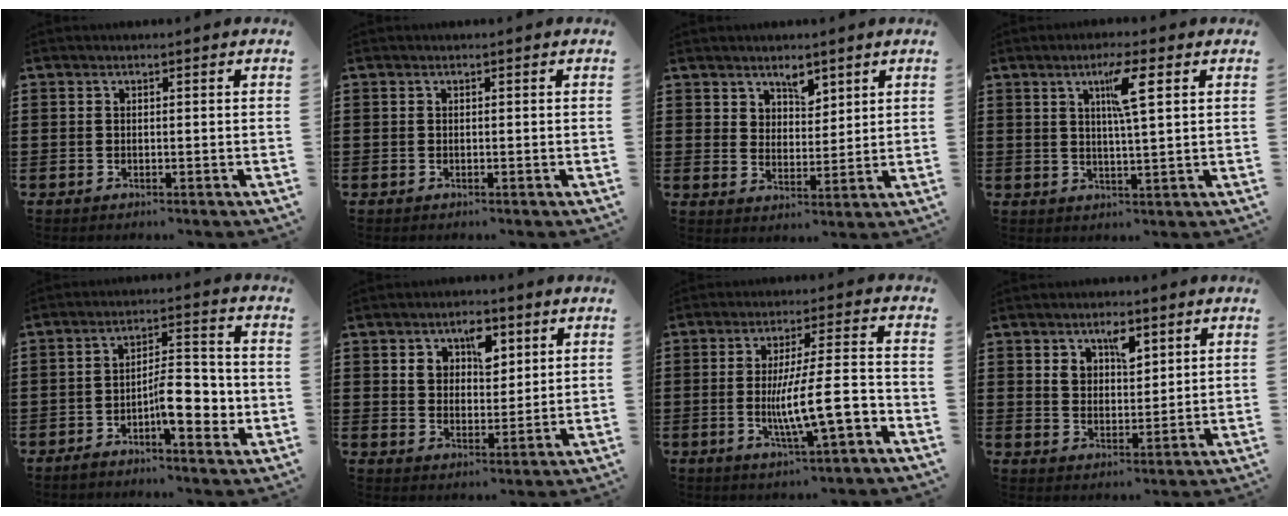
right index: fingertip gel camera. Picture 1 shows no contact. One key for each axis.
{"total": 0.0}
{"total": 4.1, "fx": 3.3, "fy": 2.3, "fz": 0.6, "tx": -0.015, "ty": -0.003, "tz": 0.061}
{"total": 5.9, "fx": 2.5, "fy": 0.3, "fz": 5.4, "tx": -0.095, "ty": -0.002, "tz": 0.032}
{"total": 7.5, "fx": -2.5, "fy": 2.6, "fz": 6.6, "tx": -0.093, "ty": 0.002, "tz": -0.047}
{"total": 5.5, "fx": 2.9, "fy": 3.5, "fz": 3.0, "tx": -0.059, "ty": 0.011, "tz": 0.048}
{"total": 10.9, "fx": -3.3, "fy": 1.7, "fz": 10.2, "tx": -0.173, "ty": -0.007, "tz": -0.059}
{"total": 4.5, "fx": 2.7, "fy": 2.5, "fz": 2.6, "tx": -0.045, "ty": 0.003, "tz": 0.044}